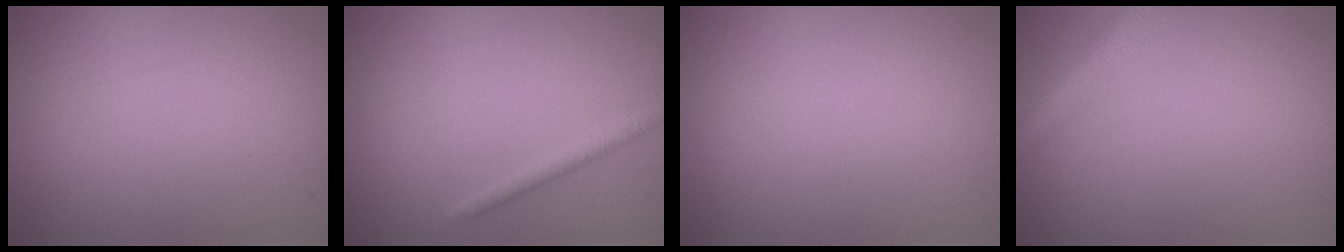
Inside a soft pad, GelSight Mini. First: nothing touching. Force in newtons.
{"total": 1.4, "press": 1.4, "slide": 0.1}
{"total": 0.0}
{"total": 3.3, "press": 3.3, "slide": 0.1}